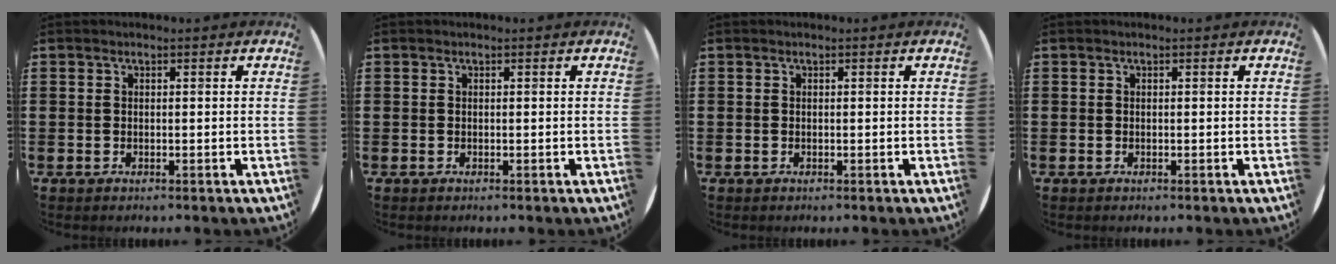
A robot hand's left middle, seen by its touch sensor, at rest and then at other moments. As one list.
[{"total": 0.0}, {"total": 0.0}, {"total": 0.0}]